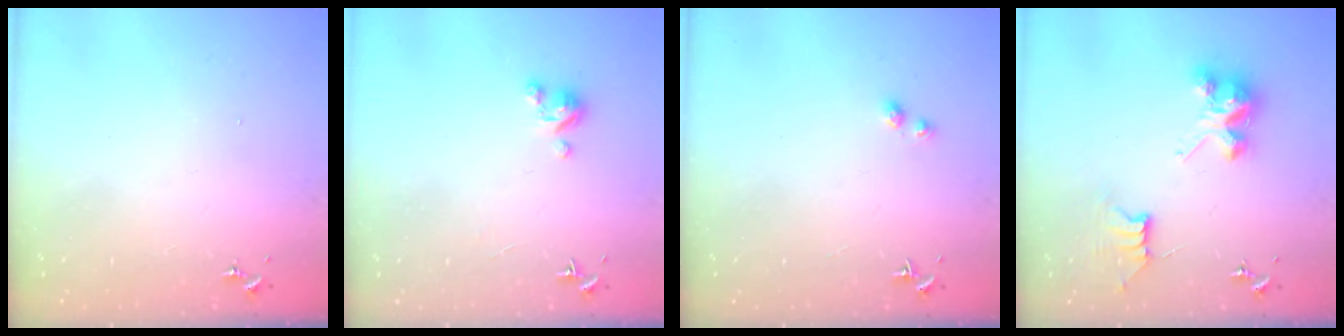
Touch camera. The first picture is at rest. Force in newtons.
{"total": 4.6, "press": 4.5, "slide": 0.3}
{"total": 2.6, "press": 2.6, "slide": 0.5}
{"total": 9.1, "press": 9.1, "slide": 0.6}